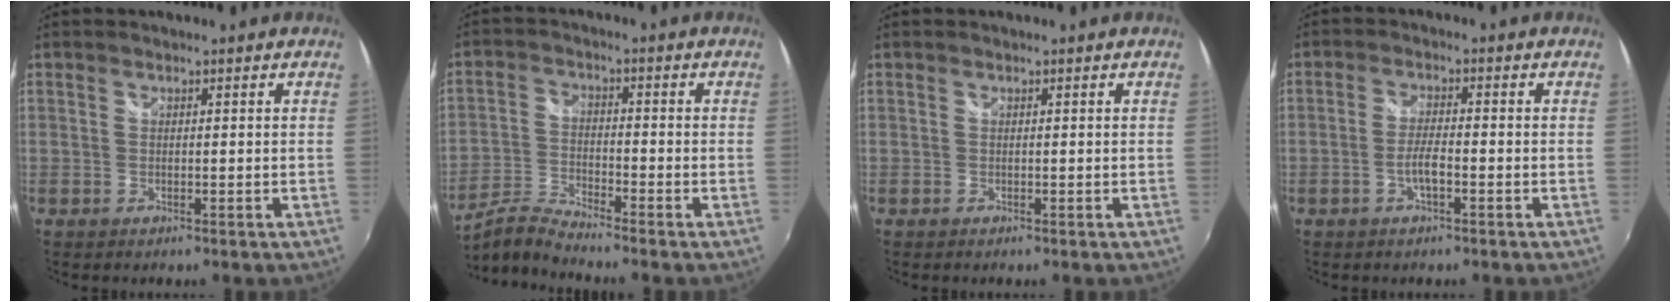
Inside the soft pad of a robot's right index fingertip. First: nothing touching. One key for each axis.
{"total": 5.4, "fx": -5.3, "fy": -0.1, "fz": 1.2, "tx": -0.036, "ty": 0.004, "tz": -0.116}
{"total": 0.0}
{"total": 3.3, "fx": -1.5, "fy": 0.7, "fz": 2.9, "tx": -0.062, "ty": 0.001, "tz": -0.029}